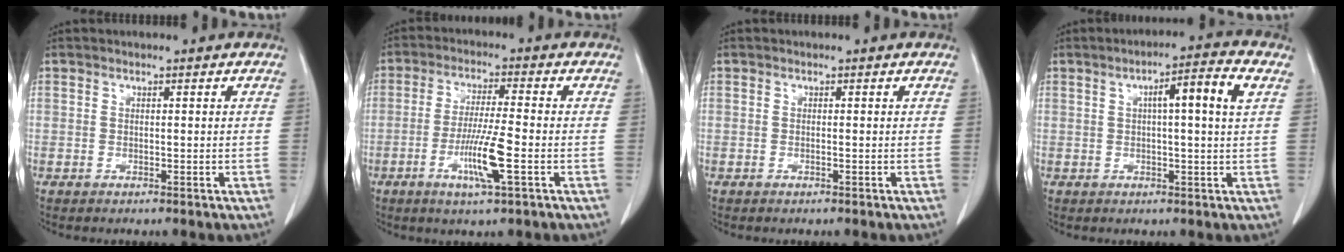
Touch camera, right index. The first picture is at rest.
{"total": 8.1, "force": [-2.9, -0.1, 7.6], "torque": [-0.145, -0.012, -0.054]}
{"total": 0.0}
{"total": 7.0, "force": [1.9, 0.0, 6.7], "torque": [-0.107, 0.012, 0.026]}